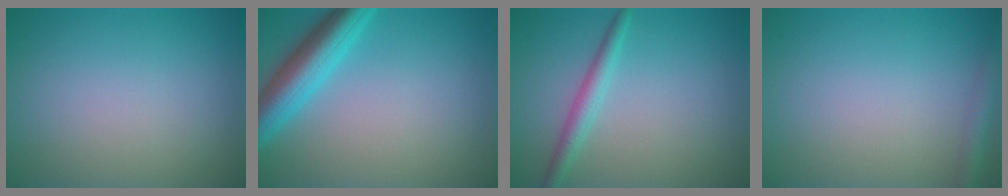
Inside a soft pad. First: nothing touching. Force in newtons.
{"total": 5.7, "press": 5.7, "slide": 0.2}
{"total": 2.2, "press": 2.2, "slide": 0.0}
{"total": 2.1, "press": 2.1, "slide": 0.1}